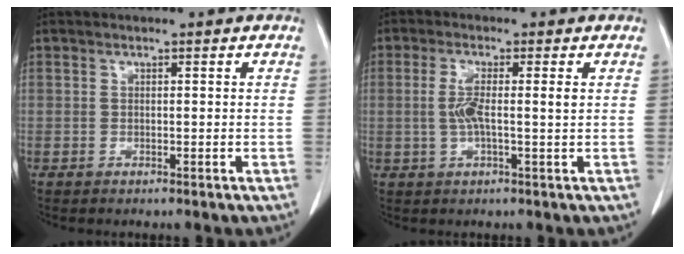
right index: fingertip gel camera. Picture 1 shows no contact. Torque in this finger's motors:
{"motor_torque": [0.17, 0.06, 0.13, 0.04]}